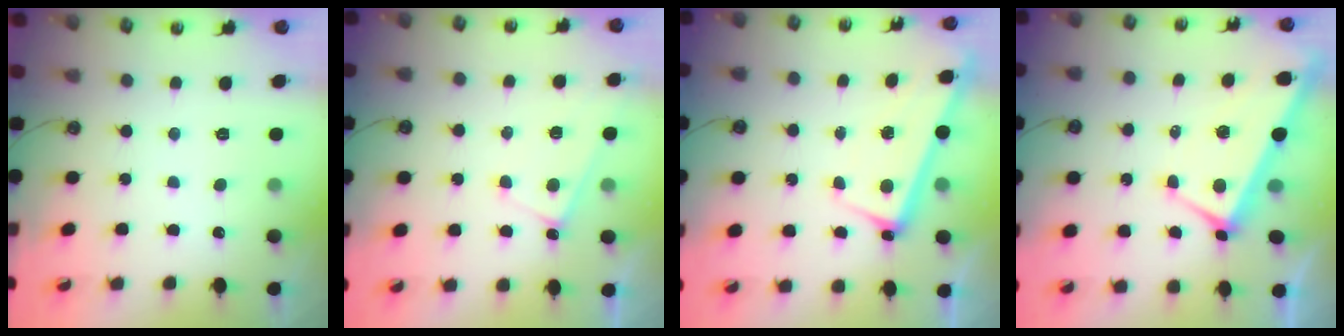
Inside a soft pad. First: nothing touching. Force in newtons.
{"total": 3.9, "press": 3.9, "slide": 0.3}
{"total": 2.8, "press": 2.8, "slide": 0.4}
{"total": 2.2, "press": 2.0, "slide": 0.8}